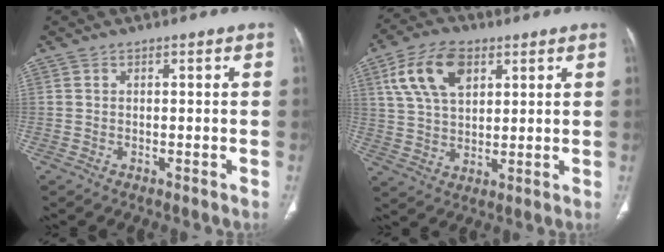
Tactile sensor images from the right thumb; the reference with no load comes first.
{"total": 12.1, "force": [5.1, 7.1, 8.4], "torque": [-0.149, -0.005, 0.096]}